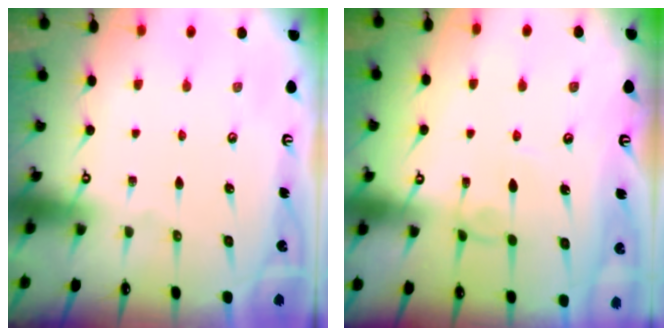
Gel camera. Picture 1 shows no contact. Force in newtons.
{"total": 1.2, "press": 1.1, "slide": 0.4}